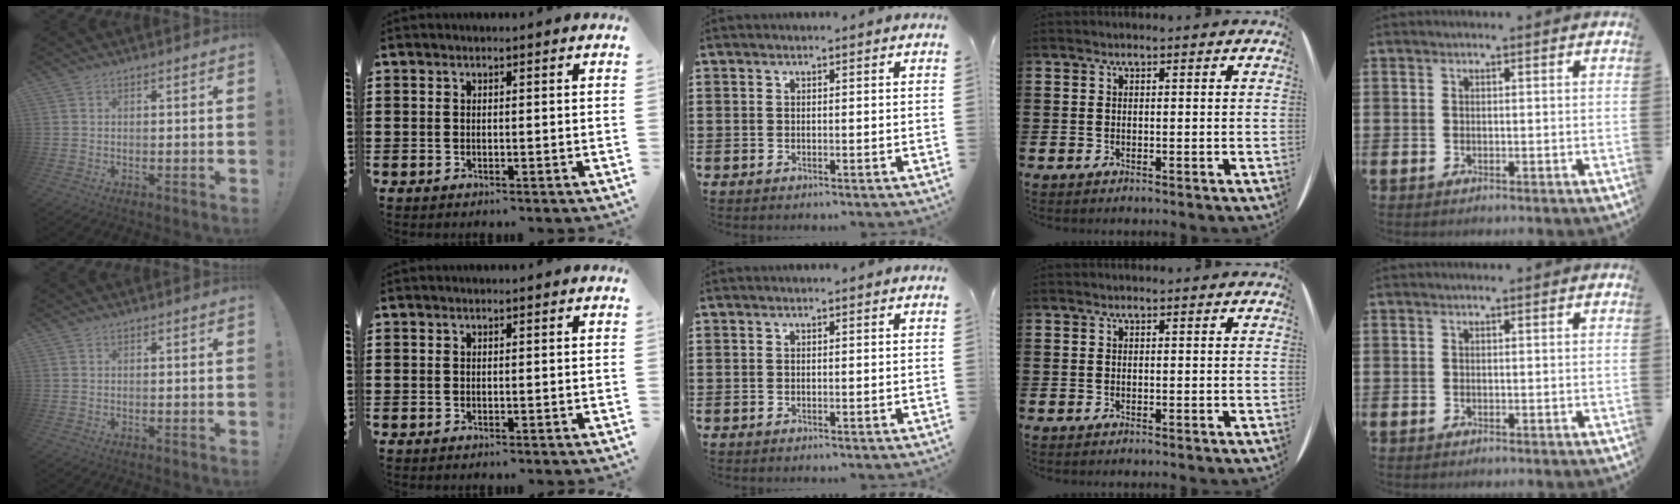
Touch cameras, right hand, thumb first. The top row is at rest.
{}